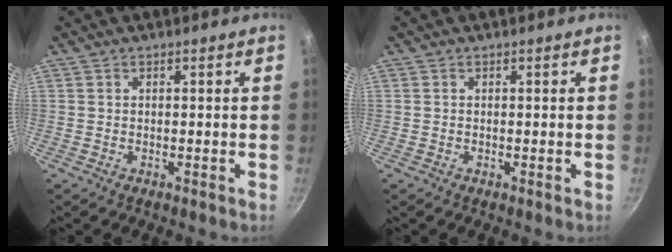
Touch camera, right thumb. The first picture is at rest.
{"total": 0.0}